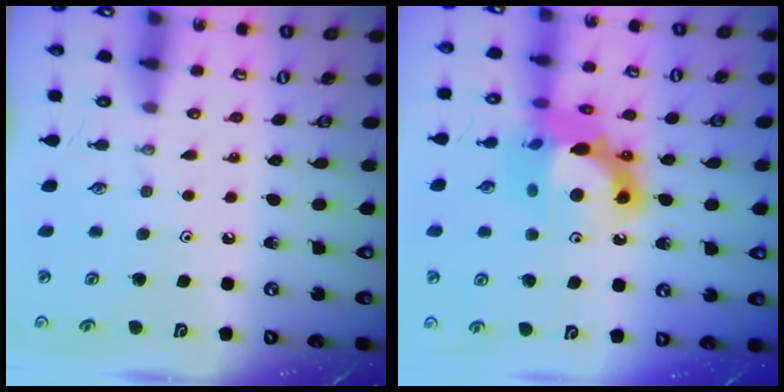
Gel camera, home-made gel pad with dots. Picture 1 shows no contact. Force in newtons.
{"total": 16.1, "press": 16.1, "slide": 1.5}